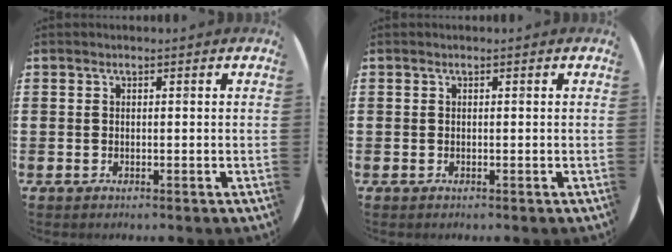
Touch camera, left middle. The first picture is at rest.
{"total": 0.0}